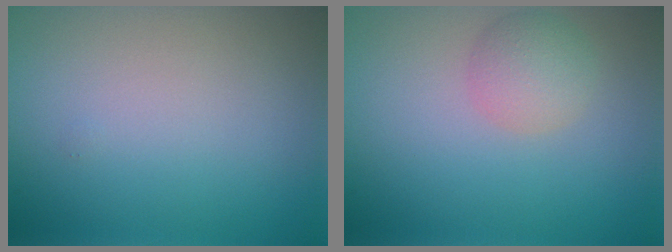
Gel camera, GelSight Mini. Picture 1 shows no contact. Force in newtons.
{"total": 2.6, "press": 2.6, "slide": 0.1}